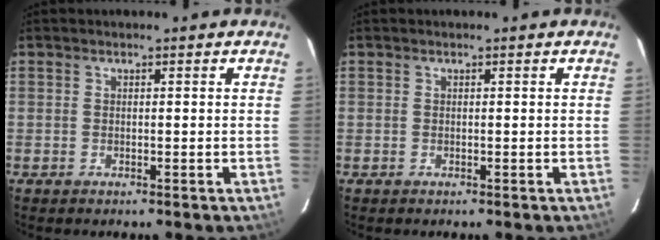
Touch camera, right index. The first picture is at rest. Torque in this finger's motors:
{"motor_torque": [0.11, -0.01, 0.02, 0.01]}